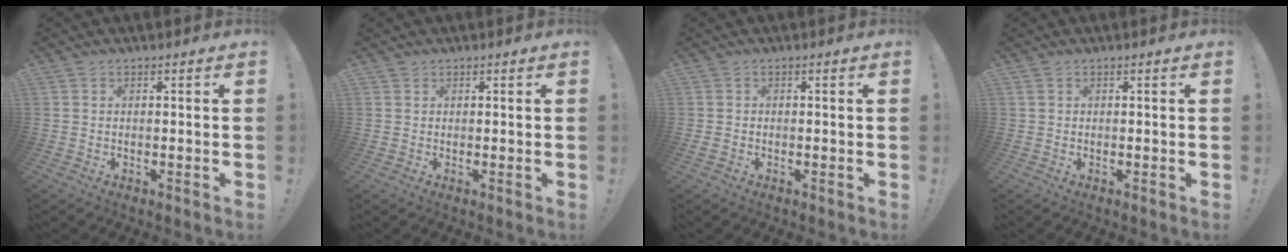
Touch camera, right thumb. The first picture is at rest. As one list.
[{"total": 0.8, "force": [0.7, 0.4, 0.2], "torque": [0.004, -0.003, 0.011]}, {"total": 0.8, "force": [-0.3, 0.5, 0.4], "torque": [-0.008, 0.001, -0.005]}, {"total": 0.7, "force": [0.3, 0.5, 0.4], "torque": [-0.008, 0.003, 0.004]}]